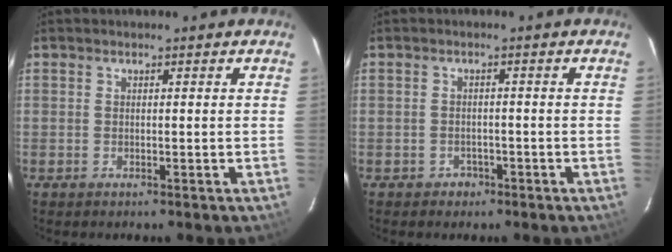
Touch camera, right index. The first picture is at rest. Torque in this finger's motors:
{"motor_torque": [0.08, -0.05, 0.04, 0.01]}